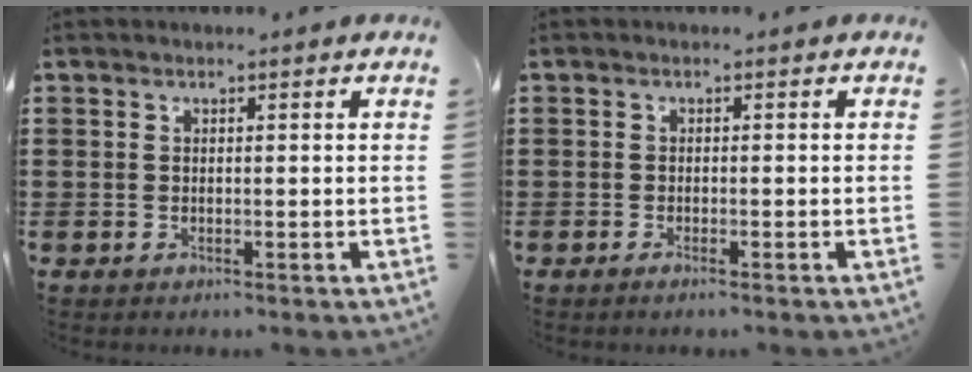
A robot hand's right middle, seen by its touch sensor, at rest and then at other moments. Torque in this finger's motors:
{"motor_torque": [-0.05, -0.03, -0.05, -0.01]}